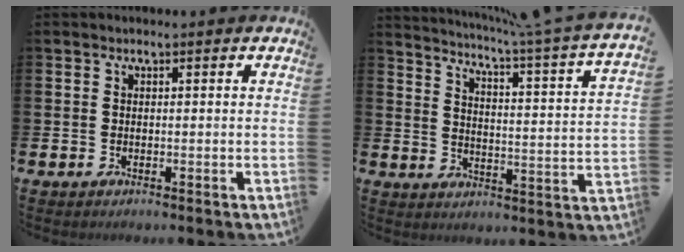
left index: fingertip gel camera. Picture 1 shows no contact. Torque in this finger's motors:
{"motor_torque": [-0.42, -1.69, 0.39, 0.21]}